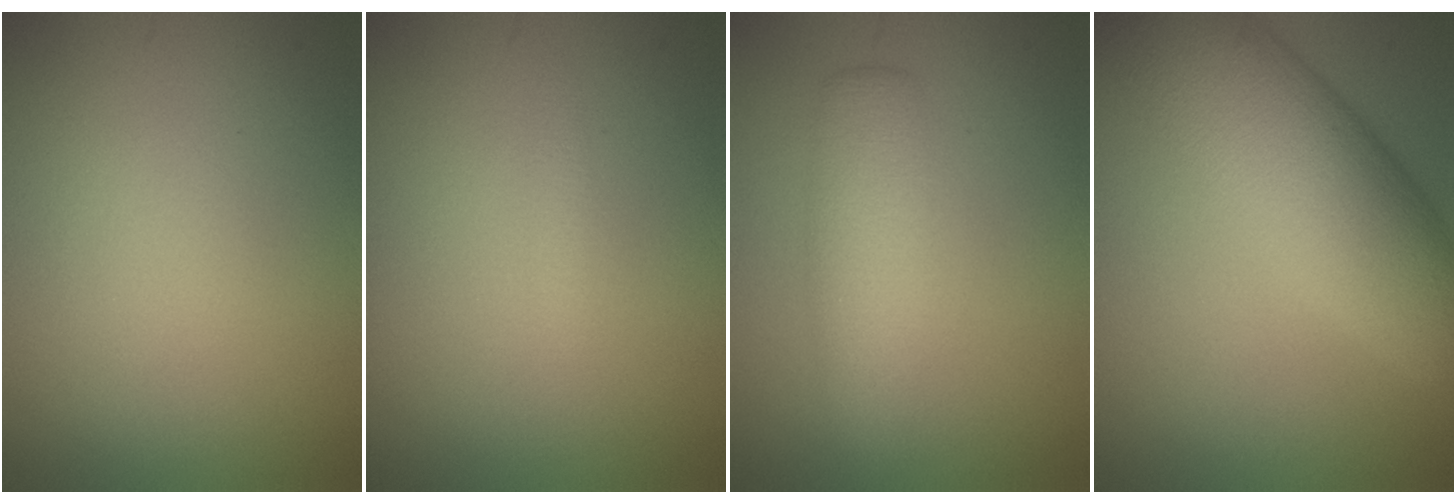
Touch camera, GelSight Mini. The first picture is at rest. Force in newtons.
{"total": 0.8, "press": 0.8, "slide": 0.1}
{"total": 4.1, "press": 4.1, "slide": 0.2}
{"total": 10.0, "press": 10.0, "slide": 0.2}